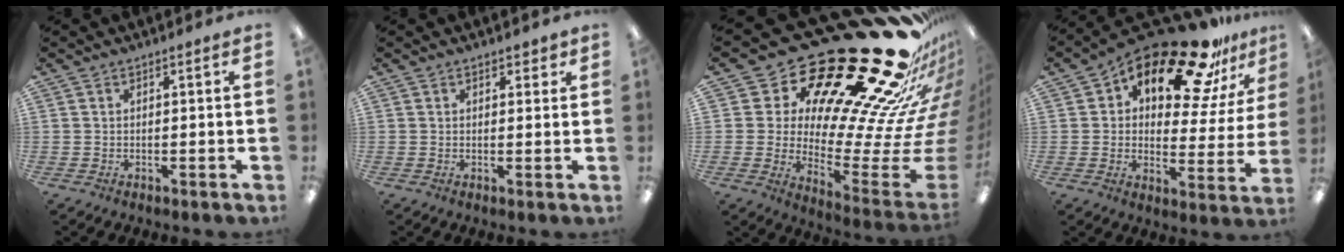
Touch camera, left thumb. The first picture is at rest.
{"total": 1.9, "force": [1.3, 1.1, 0.8], "torque": [-0.008, 0.000, 0.021]}
{"total": 34.3, "force": [24.2, 12.5, 20.8], "torque": [-0.216, -0.245, 0.453]}
{"total": 19.3, "force": [14.5, 7.3, 10.4], "torque": [-0.162, -0.115, 0.243]}